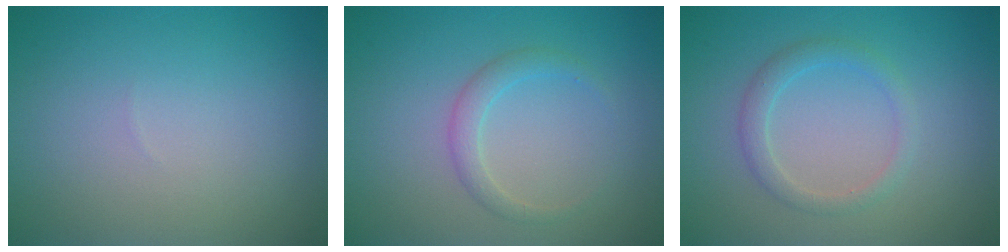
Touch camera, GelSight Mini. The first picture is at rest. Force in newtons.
{"total": 1.7, "press": 1.7, "slide": 0.2}
{"total": 2.0, "press": 2.0, "slide": 0.2}